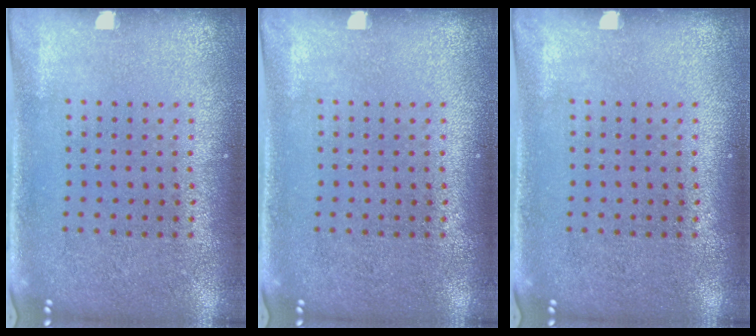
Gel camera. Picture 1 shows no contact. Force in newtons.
{"total": 0.0}
{"total": 0.0}